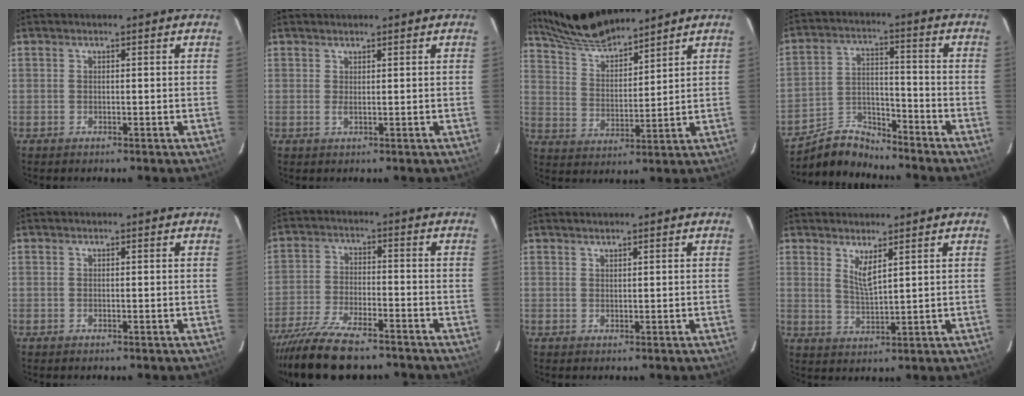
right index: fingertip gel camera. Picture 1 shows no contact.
{"total": 1.1, "force": [0.8, 0.0, 0.8], "torque": [-0.019, 0.001, 0.012]}
{"total": 12.2, "force": [11.1, 2.0, 4.5], "torque": [-0.087, 0.010, 0.209]}
{"total": 8.4, "force": [-8.0, 2.3, 1.1], "torque": [-0.031, 0.027, -0.151]}
{"total": 0.0}
{"total": 14.2, "force": [-11.8, 3.6, 7.1], "torque": [-0.158, -0.033, -0.204]}
{"total": 1.0, "force": [0.9, 0.0, 0.3], "torque": [-0.006, 0.002, 0.016]}
{"total": 3.7, "force": [2.4, 0.4, 2.8], "torque": [-0.053, -0.010, 0.043]}